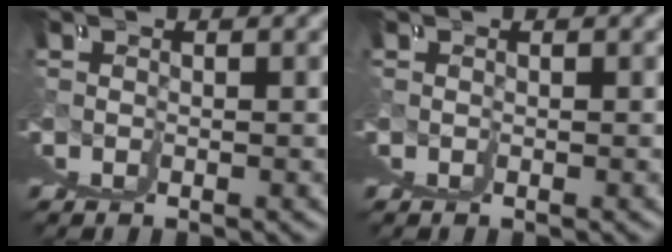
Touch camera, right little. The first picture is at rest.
{"total": 0.0}